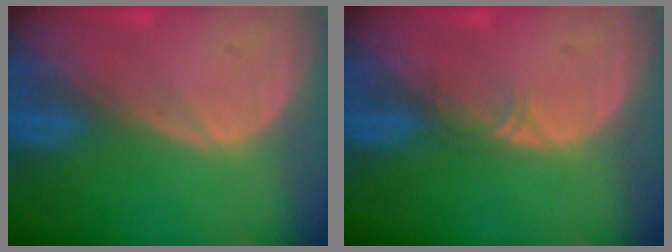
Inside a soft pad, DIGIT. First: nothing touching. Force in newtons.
{"total": 1.1, "press": 1.0, "slide": 0.6}